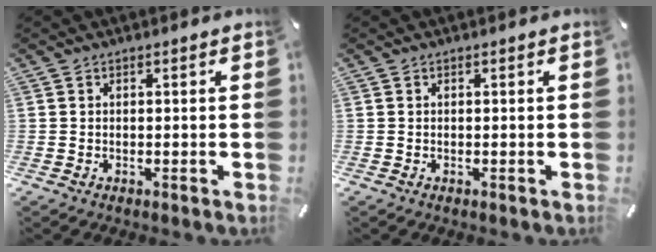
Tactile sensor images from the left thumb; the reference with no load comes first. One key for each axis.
{"total": 0.0}